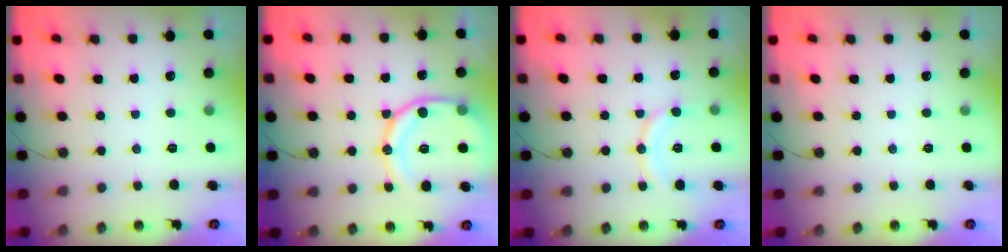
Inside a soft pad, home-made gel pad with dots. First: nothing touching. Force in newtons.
{"total": 16.3, "press": 16.2, "slide": 1.7}
{"total": 10.4, "press": 10.4, "slide": 0.8}
{"total": 0.0}